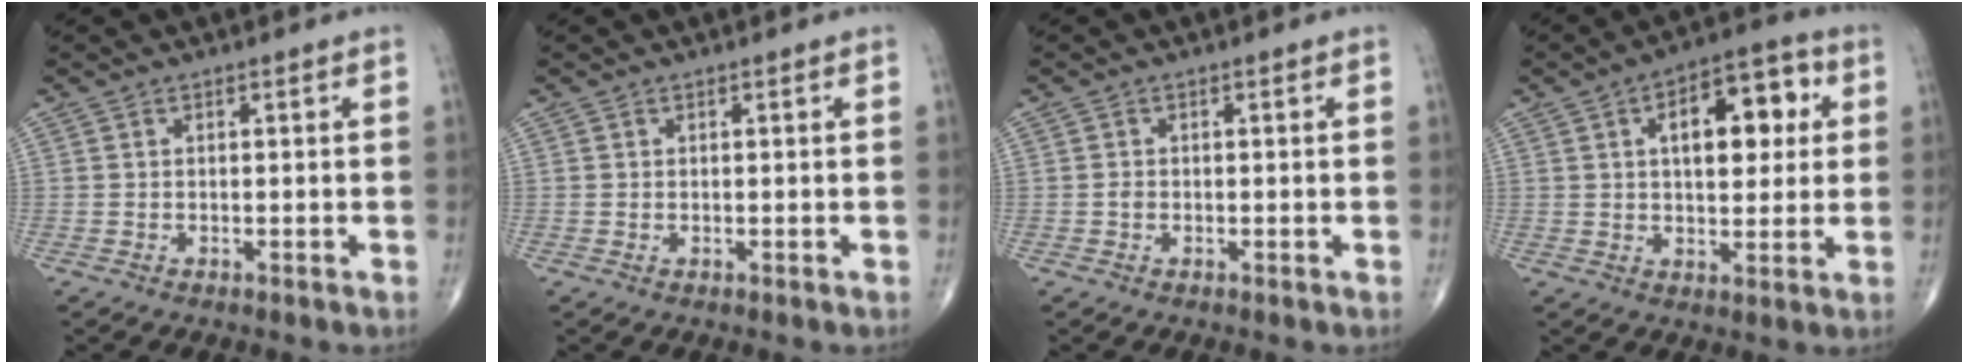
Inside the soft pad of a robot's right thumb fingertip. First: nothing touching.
{"total": 0.0}
{"total": 0.8, "force": [-0.2, 0.6, 0.4], "torque": [-0.005, 0.002, -0.005]}
{"total": 13.5, "force": [3.4, 6.9, 11.1], "torque": [-0.127, 0.012, 0.046]}